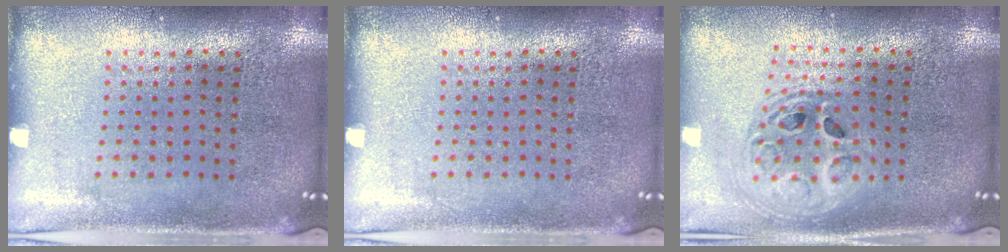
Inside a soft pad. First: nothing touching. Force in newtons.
{"total": 0.0}
{"total": 2.0, "press": 1.6, "slide": 1.2}